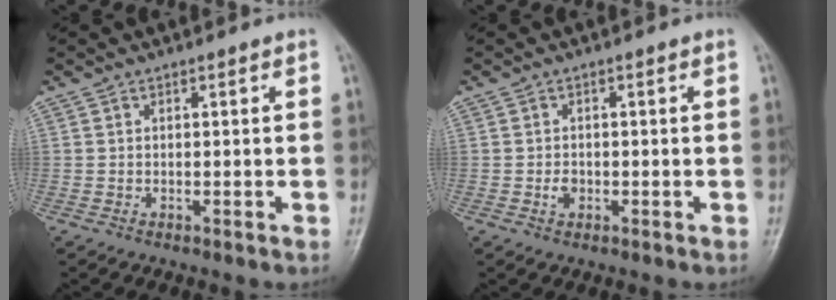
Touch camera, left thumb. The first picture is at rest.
{"total": 2.3, "force": [-0.7, 1.8, 1.3], "torque": [-0.016, 0.003, -0.014]}